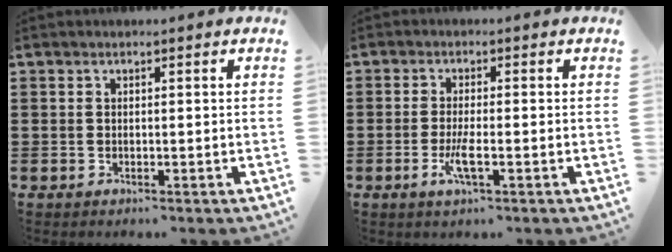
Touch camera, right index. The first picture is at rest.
{"total": 3.8, "force": [-1.4, 0.5, 3.5], "torque": [-0.079, -0.011, -0.031]}